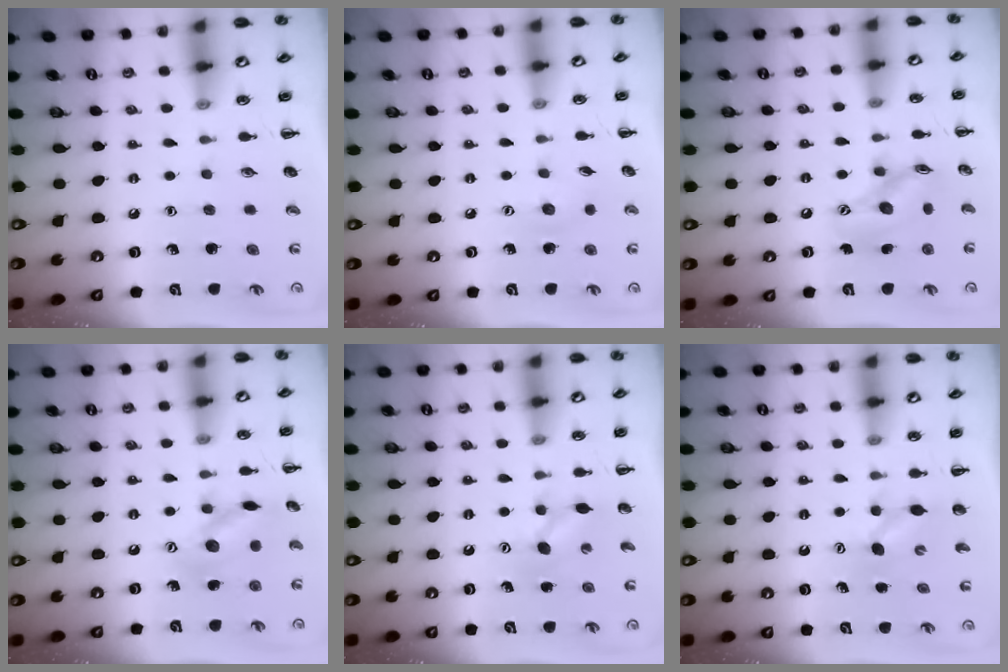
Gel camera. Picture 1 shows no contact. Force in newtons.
{"total": 5.6, "press": 5.5, "slide": 1.1}
{"total": 12.7, "press": 12.7, "slide": 1.4}
{"total": 12.1, "press": 12.1, "slide": 0.5}
{"total": 5.3, "press": 5.1, "slide": 1.5}
{"total": 4.6, "press": 4.4, "slide": 1.1}